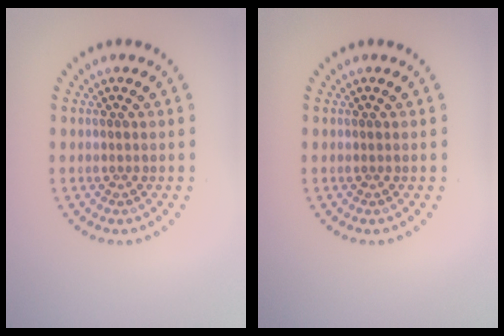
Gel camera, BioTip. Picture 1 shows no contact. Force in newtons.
{"total": 0.0}